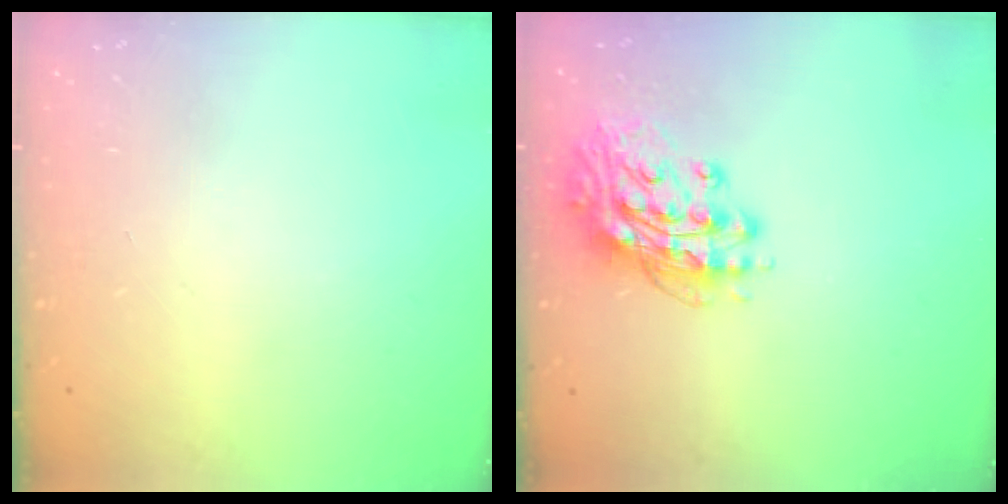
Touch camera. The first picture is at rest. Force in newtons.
{"total": 13.5, "press": 13.4, "slide": 1.3}